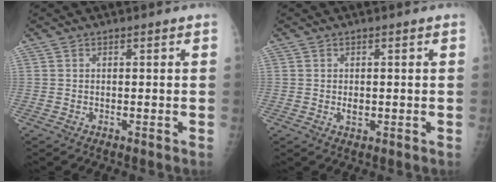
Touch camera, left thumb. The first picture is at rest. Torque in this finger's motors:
{"motor_torque": [-0.03, -0.03, -0.01, -0.01, 0.00]}